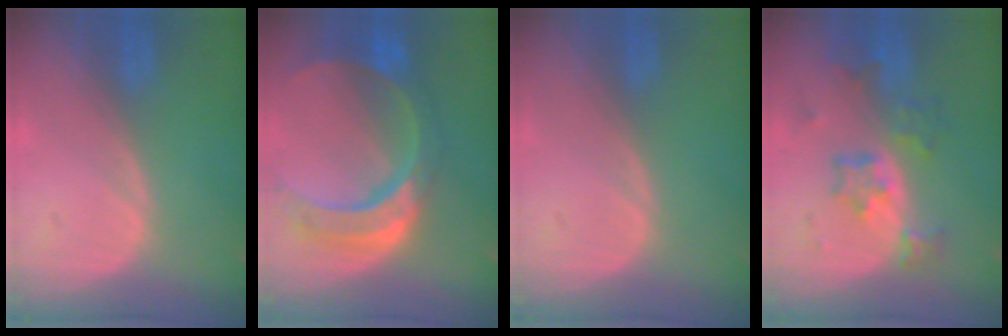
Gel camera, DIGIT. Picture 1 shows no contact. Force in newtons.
{"total": 11.0, "press": 9.2, "slide": 6.0}
{"total": 0.0}
{"total": 7.1, "press": 6.3, "slide": 3.3}